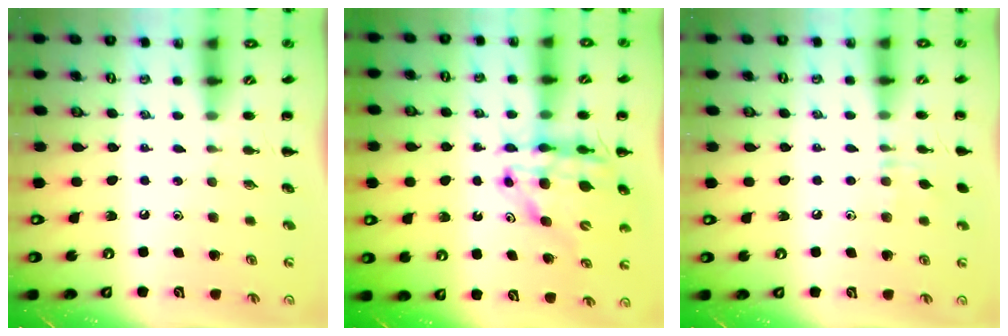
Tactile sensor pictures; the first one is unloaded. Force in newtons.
{"total": 13.6, "press": 13.1, "slide": 3.6}
{"total": 7.1, "press": 6.6, "slide": 2.7}